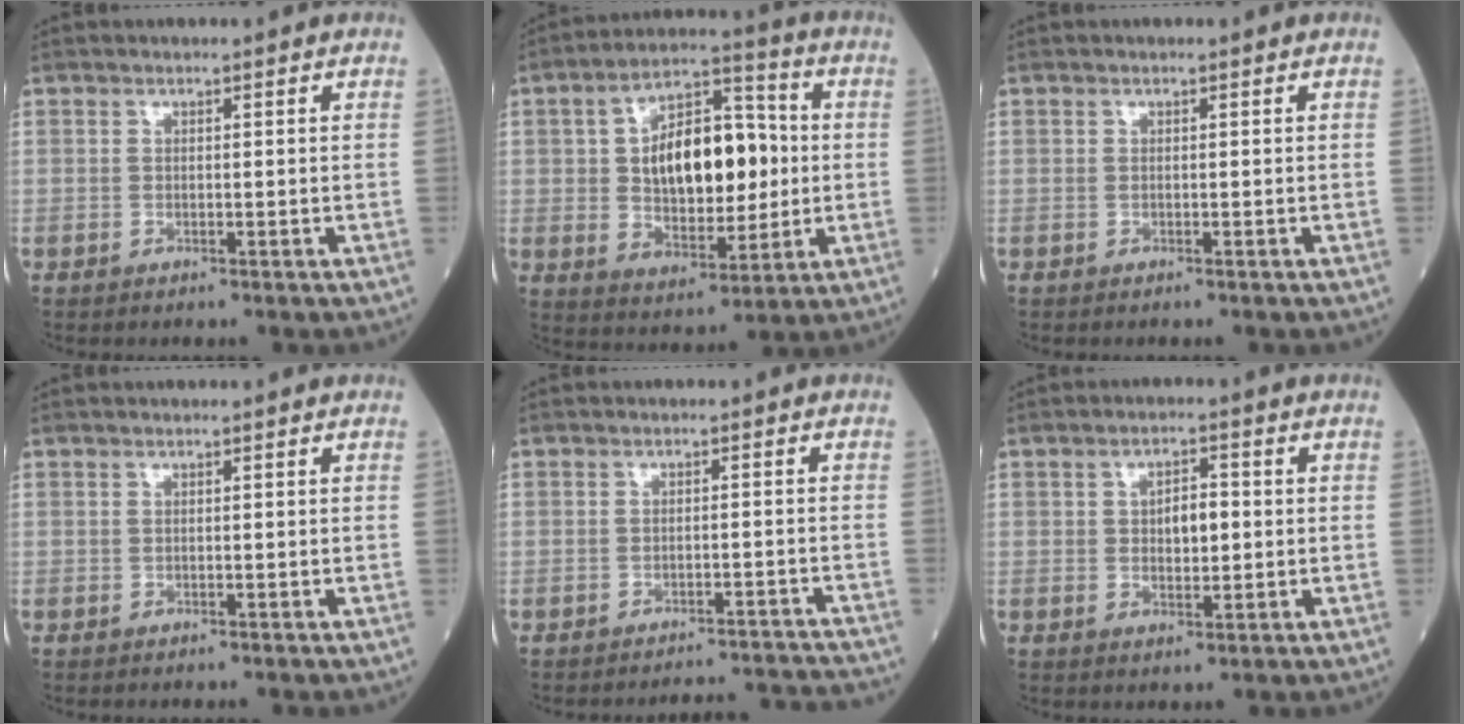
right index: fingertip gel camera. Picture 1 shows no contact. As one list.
[{"total": 15.3, "force": [1.3, 7.6, 13.2], "torque": [-0.224, 0.026, 0.028]}, {"total": 0.0}, {"total": 0.0}, {"total": 7.9, "force": [-7.9, 0.0, -0.2], "torque": [0.009, 0.011, -0.086]}, {"total": 4.1, "force": [0.4, 1.9, 3.6], "torque": [-0.057, 0.003, 0.012]}]